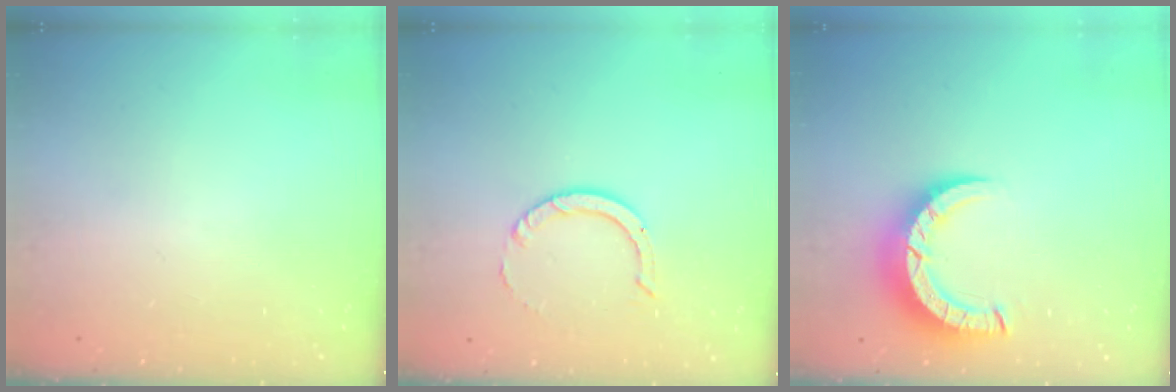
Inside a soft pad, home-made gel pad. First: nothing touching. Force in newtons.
{"total": 5.3, "press": 5.3, "slide": 0.1}
{"total": 6.7, "press": 6.7, "slide": 0.7}